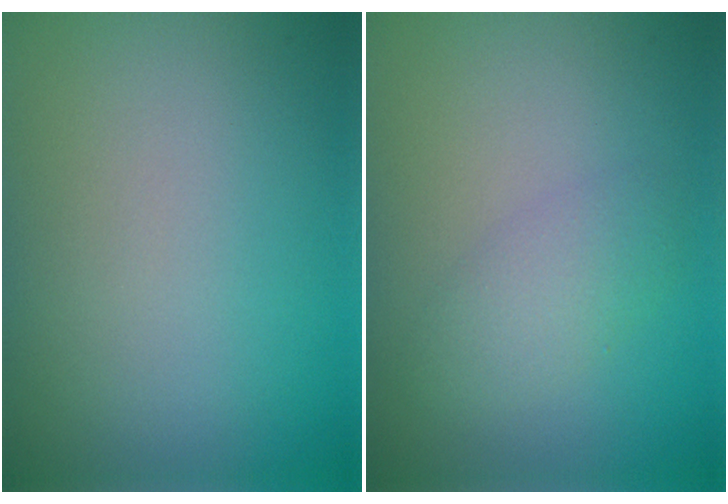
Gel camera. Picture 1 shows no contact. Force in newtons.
{"total": 2.4, "press": 2.4, "slide": 0.1}